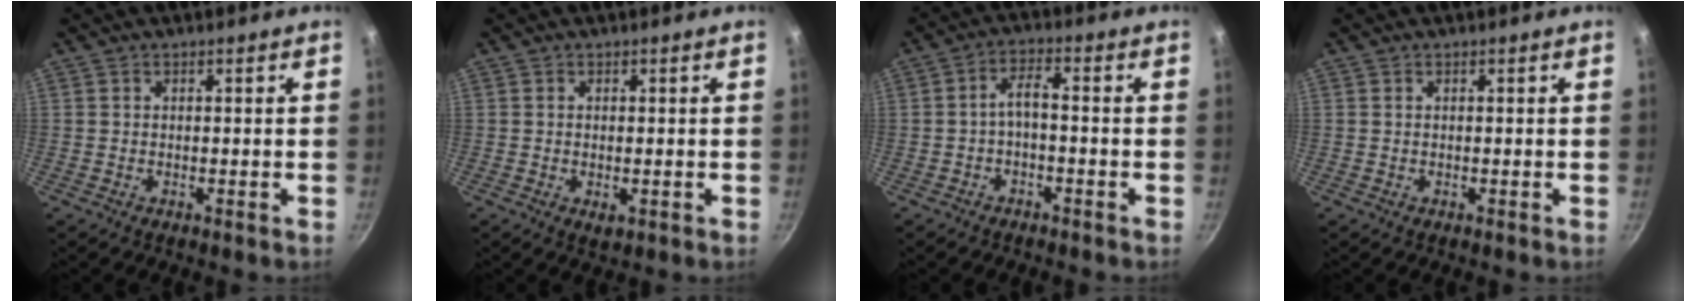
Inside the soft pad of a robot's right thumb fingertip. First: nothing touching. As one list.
[{"total": 1.9, "force": [-0.3, 1.0, 1.6], "torque": [-0.026, -0.006, -0.003]}, {"total": 3.7, "force": [-1.5, 1.3, 3.1], "torque": [-0.063, 0.030, -0.028]}, {"total": 0.0}]